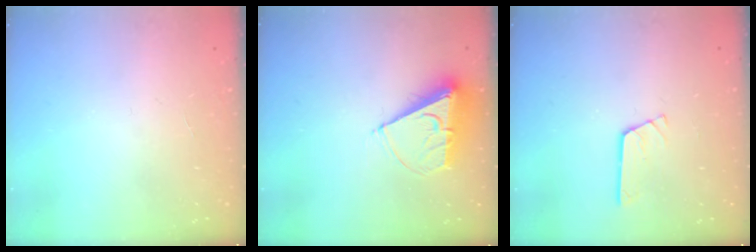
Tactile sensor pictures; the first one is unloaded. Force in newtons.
{"total": 8.4, "press": 8.4, "slide": 0.5}
{"total": 2.6, "press": 2.6, "slide": 0.3}